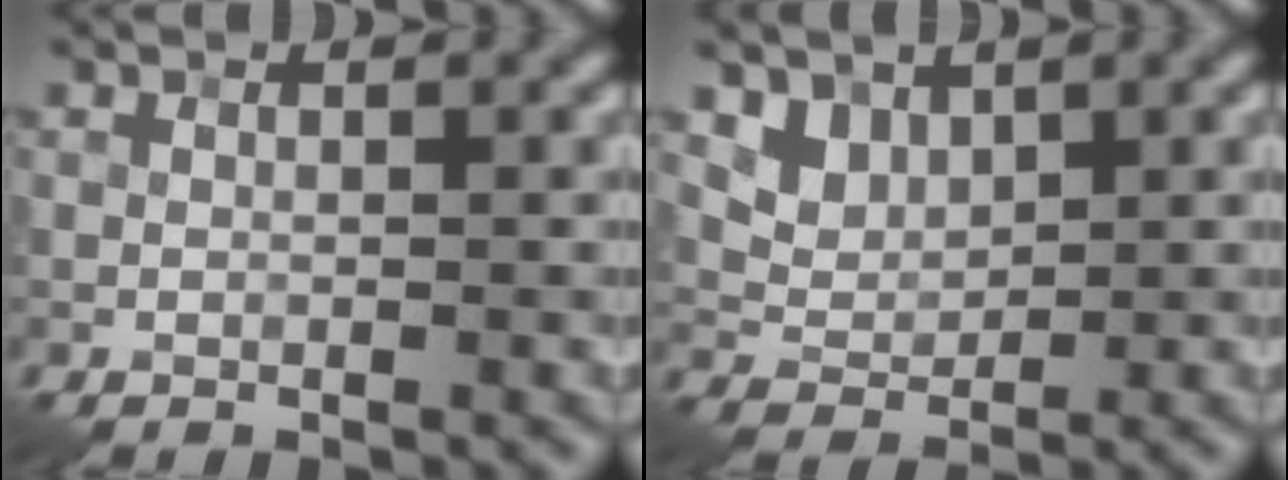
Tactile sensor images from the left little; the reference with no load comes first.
{"total": 2.8, "force": [2.0, 1.7, 1.0], "torque": [-0.034, -0.029, 0.067]}